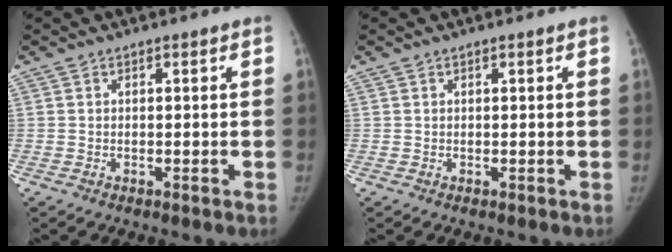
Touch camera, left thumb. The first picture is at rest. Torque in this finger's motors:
{"motor_torque": [-0.14, -0.16, 0.05, 0.15, -0.02]}